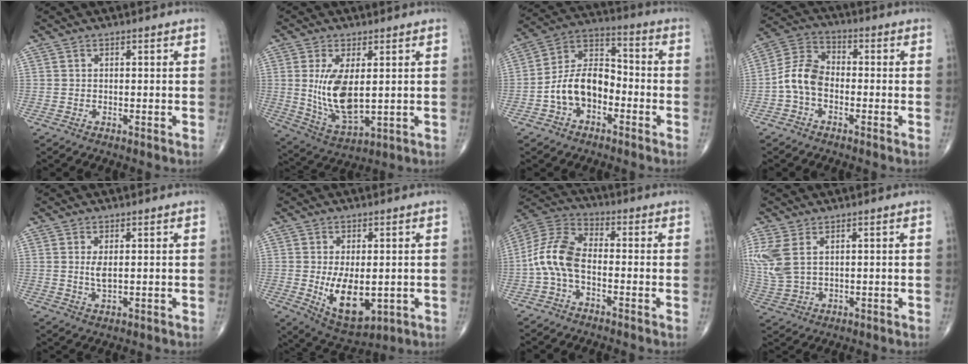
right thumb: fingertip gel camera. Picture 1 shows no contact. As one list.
[{"total": 11.5, "force": [1.3, 5.1, 10.2], "torque": [-0.193, -0.024, 0.041]}, {"total": 11.8, "force": [-3.7, 7.6, 8.3], "torque": [-0.134, 0.048, -0.078]}, {"total": 7.8, "force": [-2.1, 5.2, 5.4], "torque": [-0.098, 0.031, -0.055]}, {"total": 2.6, "force": [0.5, 0.9, 2.3], "torque": [-0.046, -0.009, 0.015]}, {"total": 10.5, "force": [-1.3, 5.5, 8.9], "torque": [-0.132, -0.018, -0.001]}, {"total": 9.9, "force": [-2.2, 5.3, 8.1], "torque": [-0.171, 0.033, -0.057]}, {"total": 8.4, "force": [3.0, 4.7, 6.2], "torque": [-0.166, -0.002, 0.074]}]